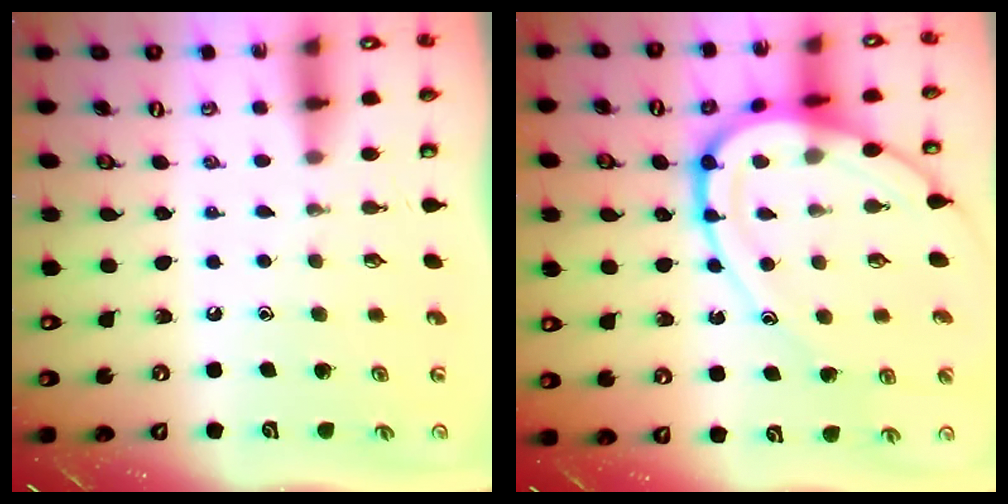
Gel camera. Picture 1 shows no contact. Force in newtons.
{"total": 15.9, "press": 15.9, "slide": 1.5}